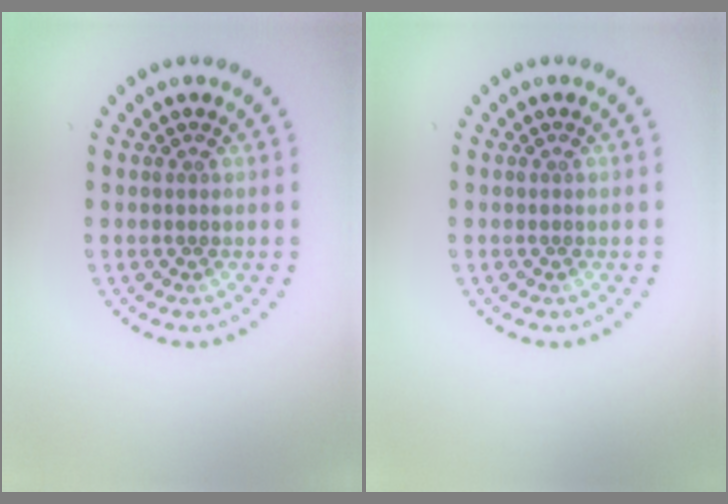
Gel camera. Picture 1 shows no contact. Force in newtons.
{"total": 0.0}